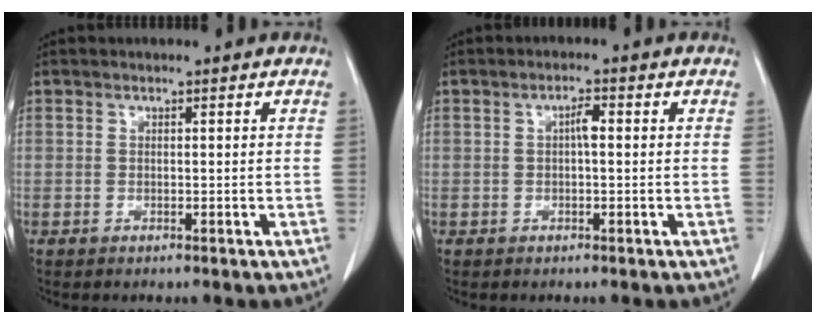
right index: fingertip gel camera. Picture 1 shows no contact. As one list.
[{"total": 2.0, "force": [0.2, 0.5, 1.9], "torque": [-0.034, 0.005, 0.003]}]